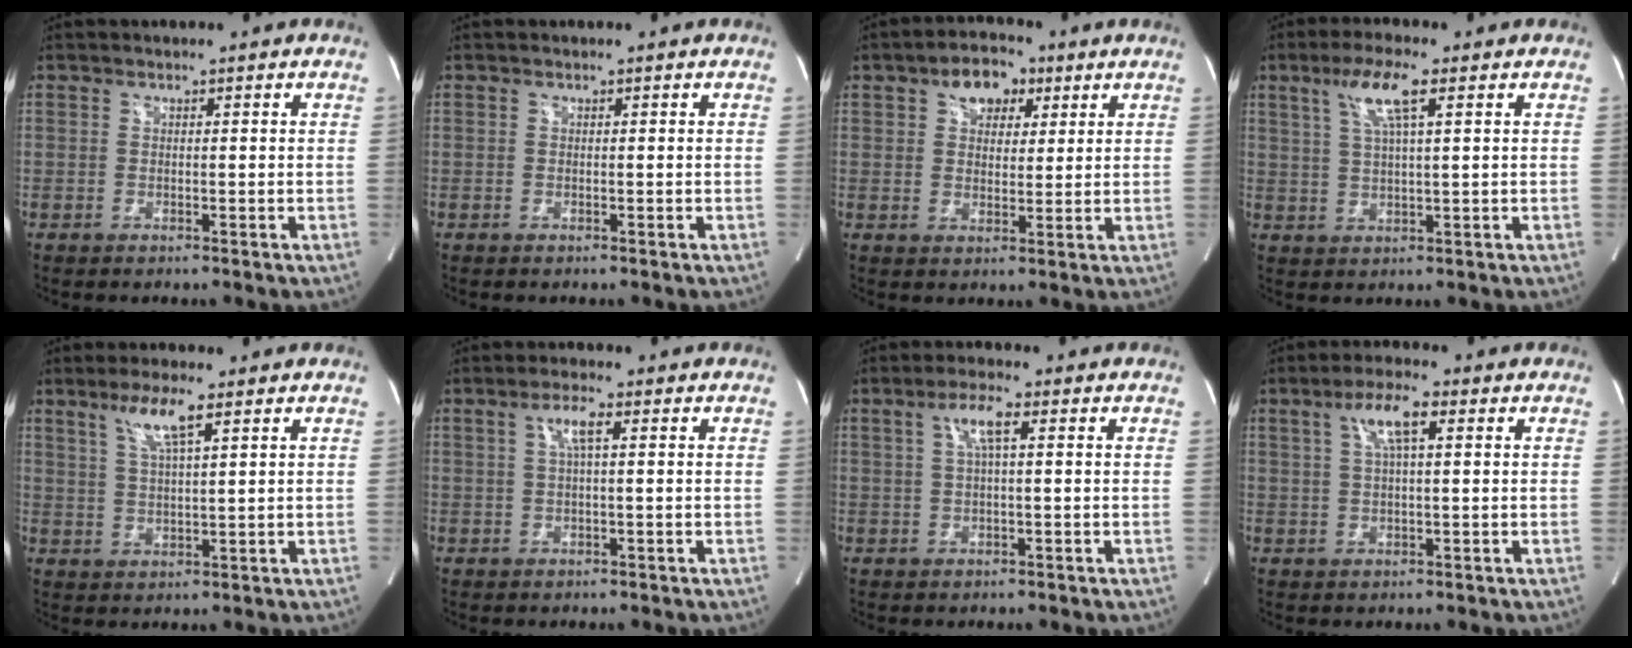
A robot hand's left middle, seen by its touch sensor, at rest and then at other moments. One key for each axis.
{"total": 0.0}
{"total": 6.1, "fx": 3.1, "fy": 3.7, "fz": 3.7, "tx": -0.062, "ty": 0.017, "tz": 0.050}
{"total": 6.8, "fx": 3.2, "fy": 0.4, "fz": 6.0, "tx": -0.128, "ty": 0.006, "tz": 0.063}
{"total": 5.8, "fx": 3.3, "fy": 0.2, "fz": 4.8, "tx": -0.101, "ty": -0.002, "tz": 0.065}
{"total": 3.3, "fx": 1.0, "fy": 0.3, "fz": 3.1, "tx": -0.067, "ty": 0.005, "tz": 0.020}
{"total": 4.2, "fx": 1.3, "fy": 0.3, "fz": 4.0, "tx": -0.085, "ty": 0.007, "tz": 0.028}
{"total": 5.9, "fx": 2.2, "fy": 0.8, "fz": 5.4, "tx": -0.109, "ty": 0.010, "tz": 0.041}